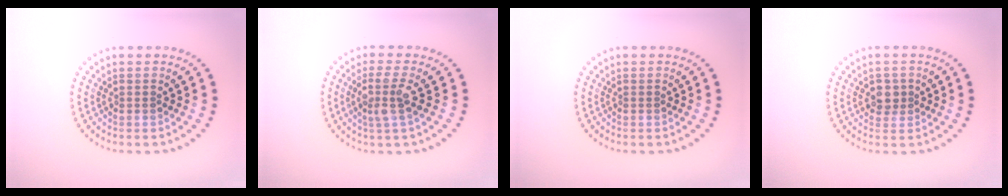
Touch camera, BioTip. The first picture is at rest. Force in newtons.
{"total": 2.8, "press": 2.3, "slide": 1.6}
{"total": 0.0}
{"total": 1.8, "press": 1.6, "slide": 0.7}